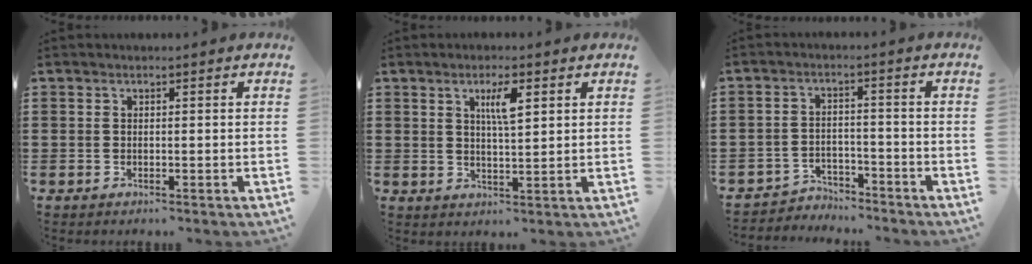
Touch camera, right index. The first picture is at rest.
{"total": 4.3, "force": [1.8, 1.0, 3.7], "torque": [-0.071, 0.005, 0.026]}
{"total": 3.6, "force": [-3.5, 0.6, -0.2], "torque": [-0.007, 0.002, -0.076]}